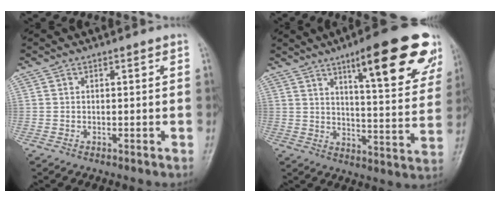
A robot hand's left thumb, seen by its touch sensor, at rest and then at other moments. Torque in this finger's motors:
{"motor_torque": [0.69, 0.50, 1.70, -1.07, 0.22]}